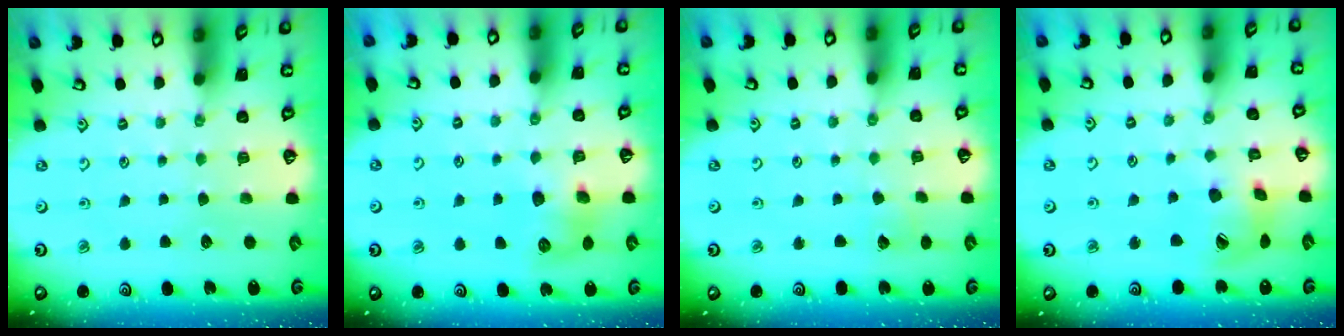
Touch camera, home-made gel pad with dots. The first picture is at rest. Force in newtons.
{"total": 8.5, "press": 8.5, "slide": 0.4}
{"total": 2.8, "press": 2.7, "slide": 0.3}
{"total": 13.4, "press": 13.3, "slide": 1.8}